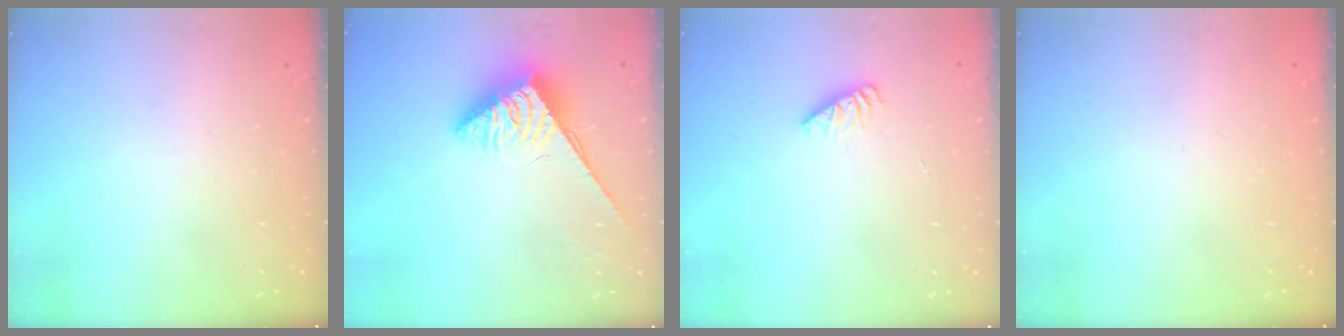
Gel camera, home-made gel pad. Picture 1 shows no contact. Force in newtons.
{"total": 3.9, "press": 3.9, "slide": 0.5}
{"total": 1.8, "press": 1.7, "slide": 0.2}
{"total": 0.0}